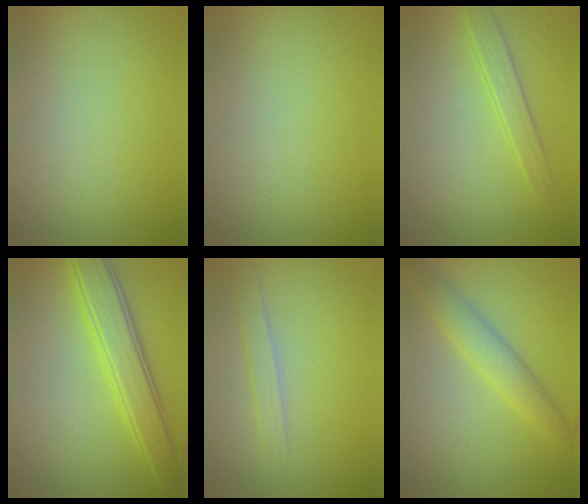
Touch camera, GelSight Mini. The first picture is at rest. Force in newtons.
{"total": 0.0}
{"total": 1.8, "press": 1.8, "slide": 0.1}
{"total": 4.5, "press": 4.5, "slide": 0.1}
{"total": 1.5, "press": 1.5, "slide": 0.0}
{"total": 3.2, "press": 3.2, "slide": 0.0}